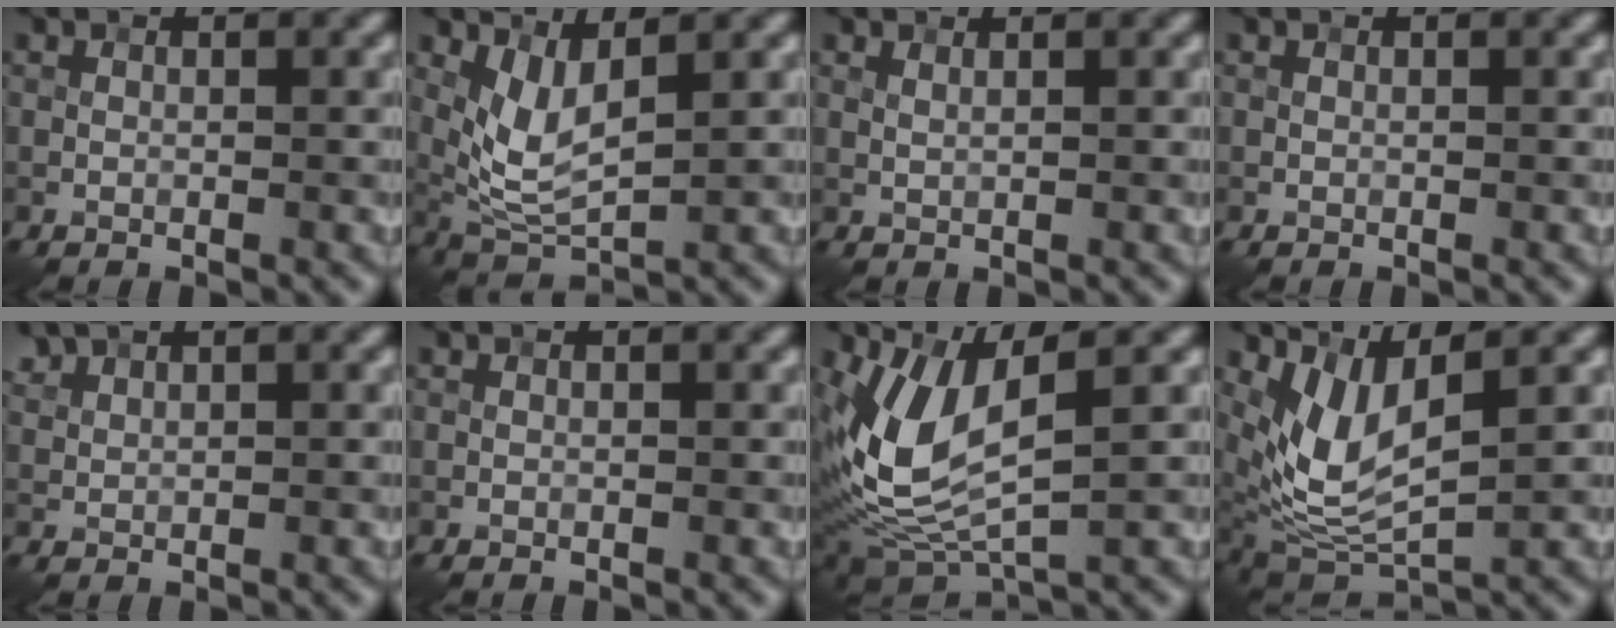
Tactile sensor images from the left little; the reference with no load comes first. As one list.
[{"total": 3.9, "force": [1.4, 1.3, 3.4], "torque": [-0.080, -0.011, 0.037]}, {"total": 0.8, "force": [0.7, 0.1, 0.4], "torque": [-0.010, -0.002, 0.009]}, {"total": 0.0}, {"total": 1.7, "force": [1.6, 0.4, 0.4], "torque": [-0.016, 0.004, 0.041]}, {"total": 0.0}, {"total": 7.5, "force": [1.4, 3.4, 6.6], "torque": [-0.155, -0.014, 0.035]}, {"total": 5.8, "force": [1.9, 2.4, 4.9], "torque": [-0.114, -0.019, 0.046]}]